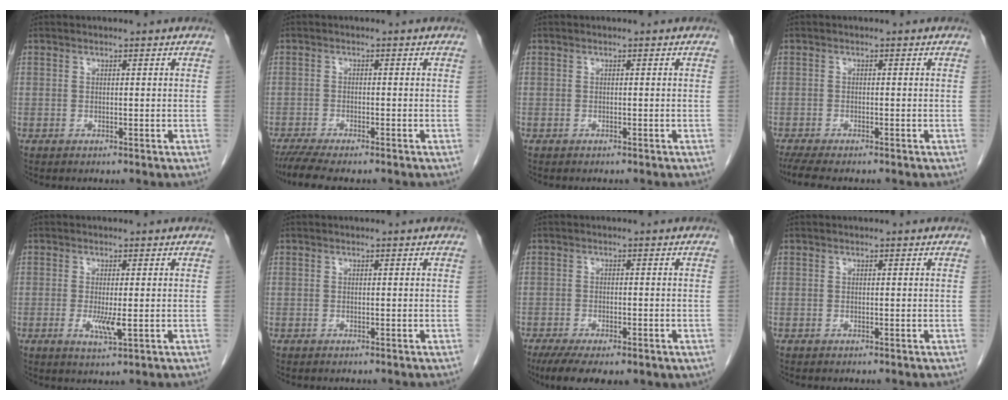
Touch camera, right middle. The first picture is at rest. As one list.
[{"total": 7.4, "force": [-6.1, 1.1, 3.9], "torque": [-0.059, -0.014, -0.098]}, {"total": 1.8, "force": [-1.6, 0.2, 0.8], "torque": [-0.014, -0.002, -0.017]}, {"total": 6.9, "force": [-5.7, 1.2, 3.6], "torque": [-0.054, -0.014, -0.089]}, {"total": 3.2, "force": [-0.5, 0.4, 3.1], "torque": [-0.056, -0.006, -0.006]}, {"total": 0.0}, {"total": 11.5, "force": [-7.2, 4.5, 7.8], "torque": [-0.139, -0.018, -0.102]}, {"total": 0.0}]